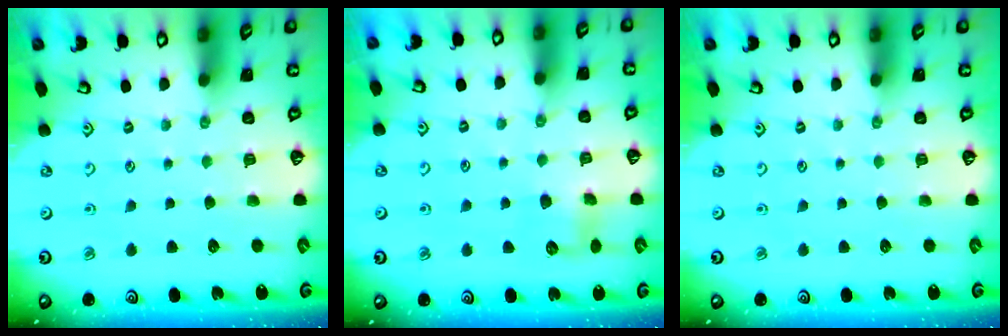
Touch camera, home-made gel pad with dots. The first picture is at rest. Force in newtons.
{"total": 6.3, "press": 6.3, "slide": 0.6}
{"total": 0.0}